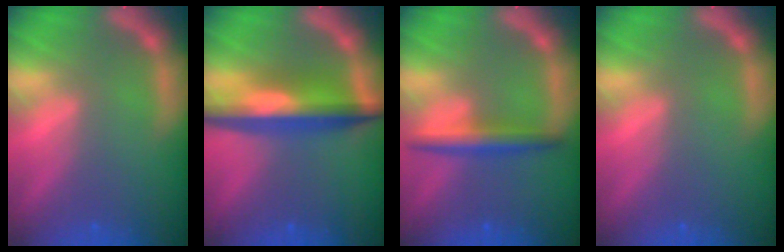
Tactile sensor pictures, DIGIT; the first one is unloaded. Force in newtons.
{"total": 7.5}
{"total": 3.5}
{"total": 0.0}